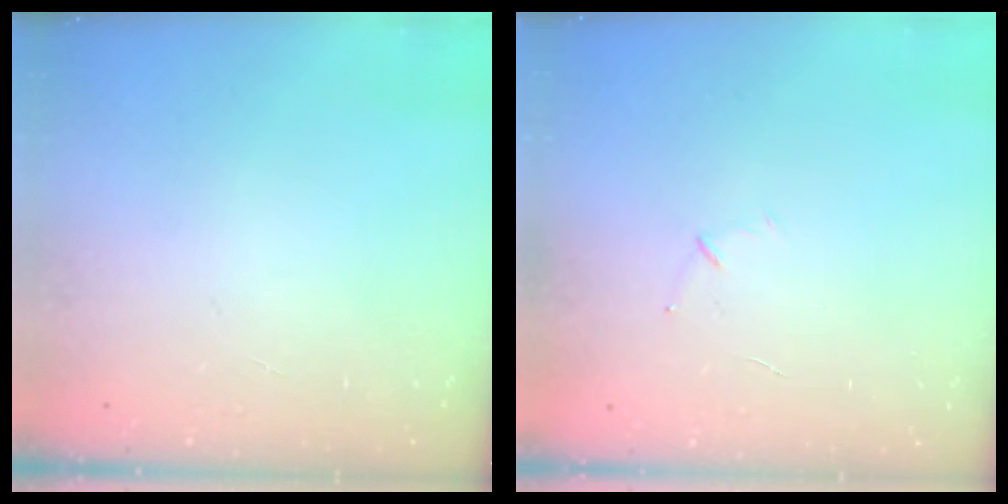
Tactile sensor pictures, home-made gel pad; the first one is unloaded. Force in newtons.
{"total": 3.8, "press": 3.7, "slide": 1.0}